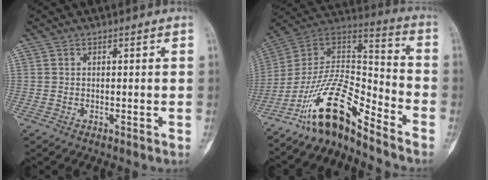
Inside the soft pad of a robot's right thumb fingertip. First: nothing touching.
{"total": 15.5, "force": [-11.6, 4.5, 9.4], "torque": [-0.155, 0.108, -0.216]}